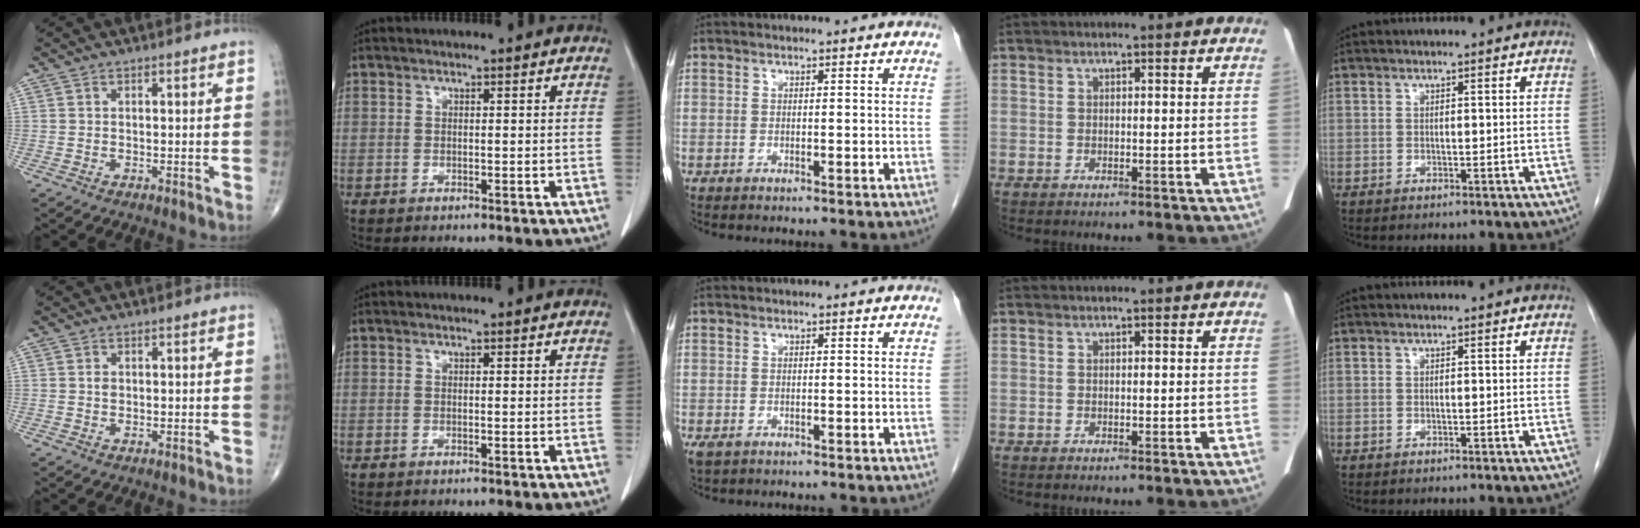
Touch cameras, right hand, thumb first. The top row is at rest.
{"thumb": {"total": 1.0, "force": [0.1, 0.8, 0.6], "torque": [-0.007, 0.001, 0.001]}, "middle": {"total": 1.4, "force": [-0.5, 1.0, 0.9], "torque": [-0.020, -0.003, -0.002]}}